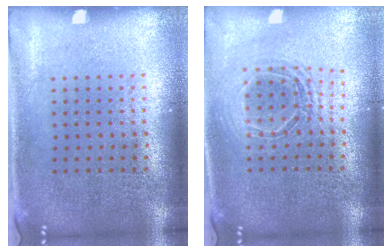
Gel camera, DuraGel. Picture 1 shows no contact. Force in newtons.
{"total": 1.7, "press": 1.4, "slide": 0.9}